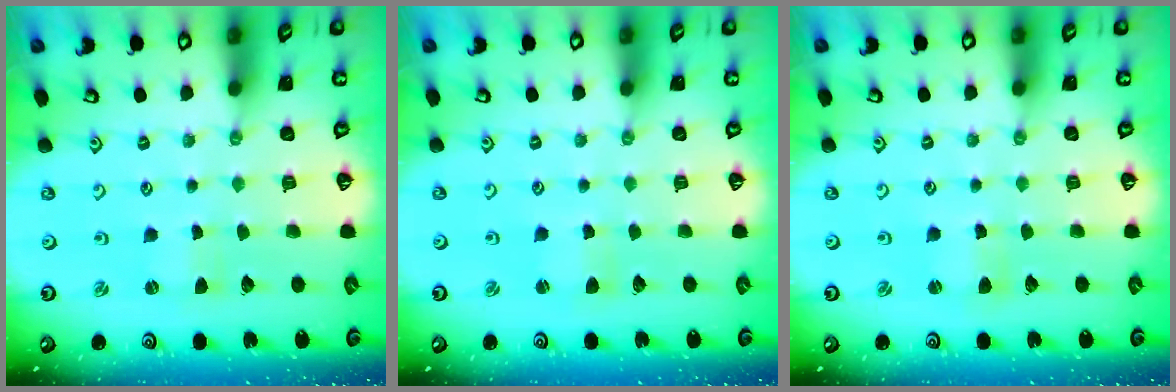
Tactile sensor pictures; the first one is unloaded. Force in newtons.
{"total": 2.2, "press": 2.2, "slide": 0.3}
{"total": 1.7, "press": 1.7, "slide": 0.2}